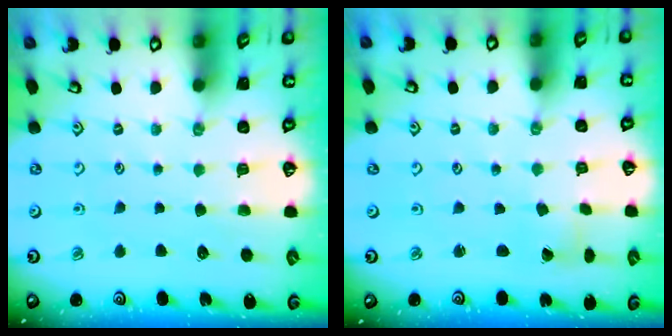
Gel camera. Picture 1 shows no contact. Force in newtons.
{"total": 1.0, "press": 1.0, "slide": 0.0}